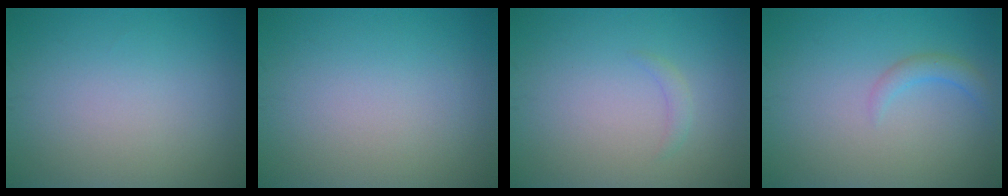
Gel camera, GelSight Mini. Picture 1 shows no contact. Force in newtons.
{"total": 0.0}
{"total": 0.8, "press": 0.8, "slide": 0.1}
{"total": 1.5, "press": 1.5, "slide": 0.2}